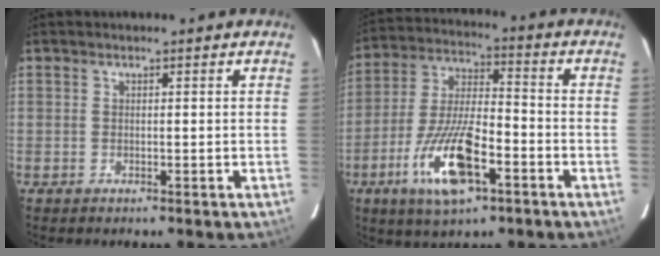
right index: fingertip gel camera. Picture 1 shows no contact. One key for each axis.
{"total": 14.0, "fx": -6.3, "fy": 3.8, "fz": 11.9, "tx": -0.240, "ty": -0.007, "tz": -0.113}